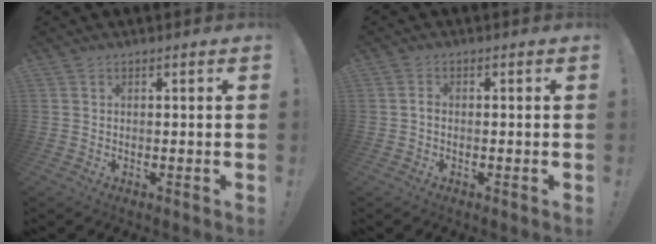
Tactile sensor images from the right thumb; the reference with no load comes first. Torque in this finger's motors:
{"motor_torque": [0.12, -0.01, -0.15, -0.06, 0.00]}